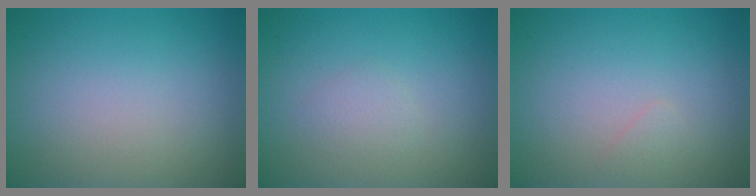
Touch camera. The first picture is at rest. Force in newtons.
{"total": 1.1, "press": 1.1, "slide": 0.0}
{"total": 0.6, "press": 0.6, "slide": 0.1}